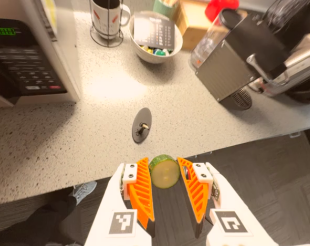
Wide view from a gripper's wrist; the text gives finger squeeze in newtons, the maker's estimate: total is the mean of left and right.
{"total": 8.1, "left": 7.6, "right": 8.6}